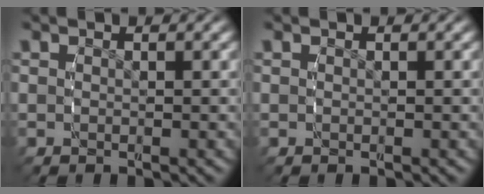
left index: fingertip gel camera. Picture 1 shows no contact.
{"total": 0.0}